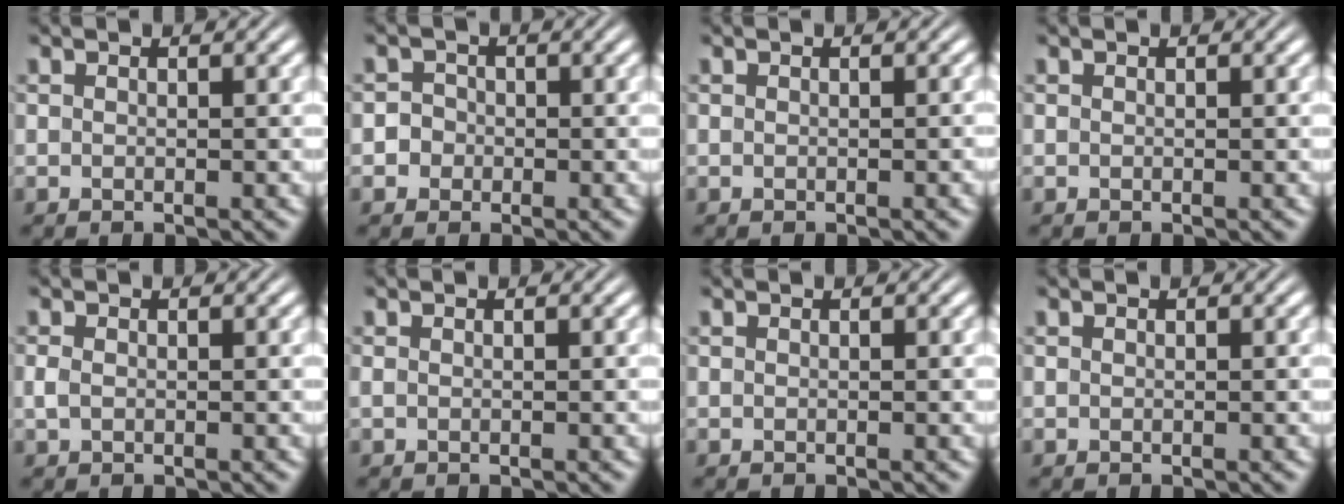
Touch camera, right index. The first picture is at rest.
{"total": 3.7, "force": [-0.8, 3.5, 0.6], "torque": [-0.024, -0.009, -0.021]}
{"total": 0.0}
{"total": 0.0}
{"total": 0.8, "force": [-0.3, 0.5, 0.5], "torque": [-0.019, -0.008, 0.001]}
{"total": 0.6, "force": [-0.1, 0.5, 0.3], "torque": [-0.008, -0.001, -0.003]}
{"total": 0.0}
{"total": 0.0}